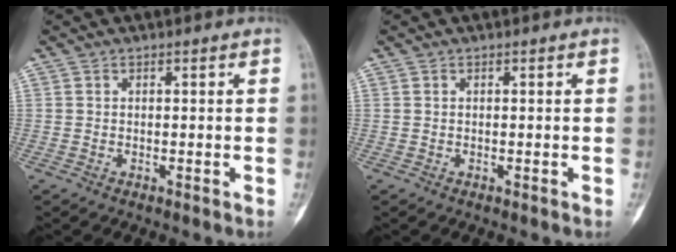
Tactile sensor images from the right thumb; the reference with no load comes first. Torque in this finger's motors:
{"motor_torque": [0.00, 0.00, 0.02, 0.00, 0.00]}